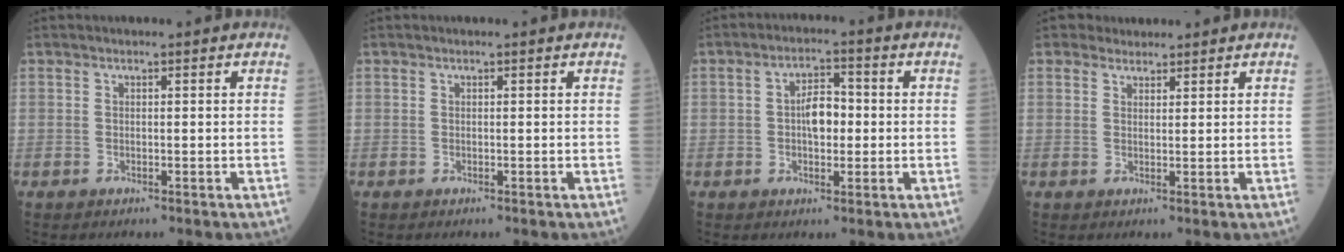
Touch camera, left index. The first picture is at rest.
{"total": 0.0}
{"total": 4.8, "force": [-0.3, 2.4, 4.2], "torque": [-0.075, 0.011, -0.007]}
{"total": 2.0, "force": [1.6, 1.2, -0.2], "torque": [0.006, 0.008, 0.022]}